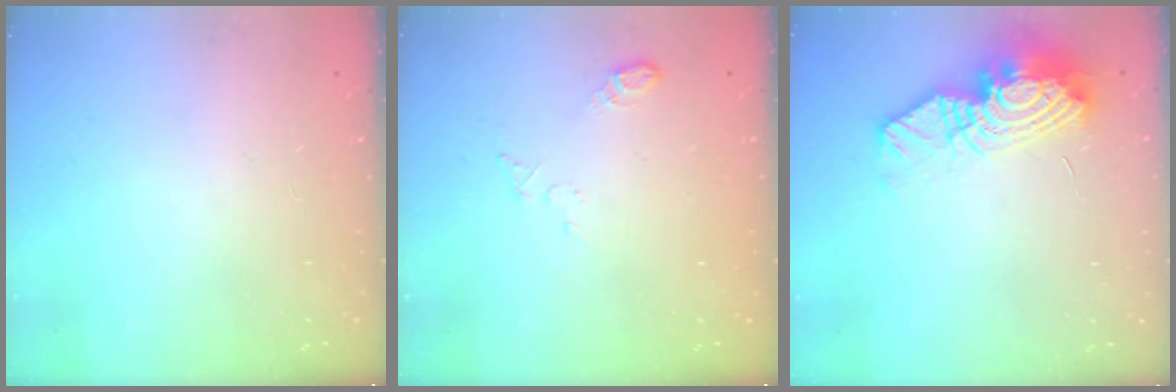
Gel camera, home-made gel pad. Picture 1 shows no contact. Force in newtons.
{"total": 5.8, "press": 5.7, "slide": 1.1}
{"total": 15.9, "press": 15.9, "slide": 1.2}